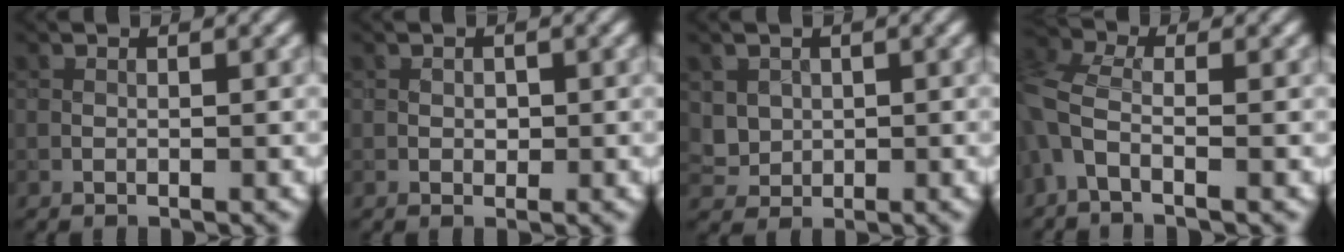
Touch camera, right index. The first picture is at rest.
{"total": 0.7, "force": [0.0, 0.6, 0.4], "torque": [-0.003, -0.004, 0.000]}
{"total": 2.0, "force": [0.5, 1.8, 0.6], "torque": [-0.014, -0.008, 0.025]}
{"total": 4.9, "force": [-1.1, 2.6, 4.0], "torque": [-0.105, 0.003, -0.040]}